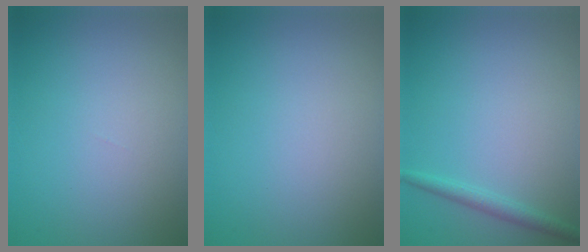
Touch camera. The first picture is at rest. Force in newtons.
{"total": 0.0}
{"total": 1.5, "press": 1.5, "slide": 0.1}